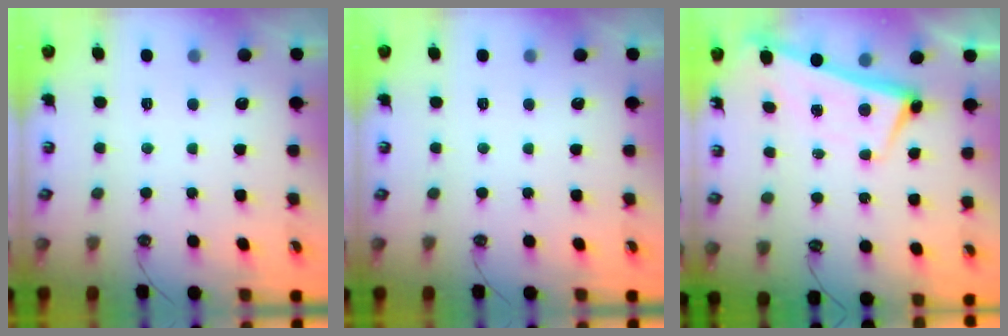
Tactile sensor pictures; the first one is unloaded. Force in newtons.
{"total": 0.0}
{"total": 2.5, "press": 2.4, "slide": 0.7}